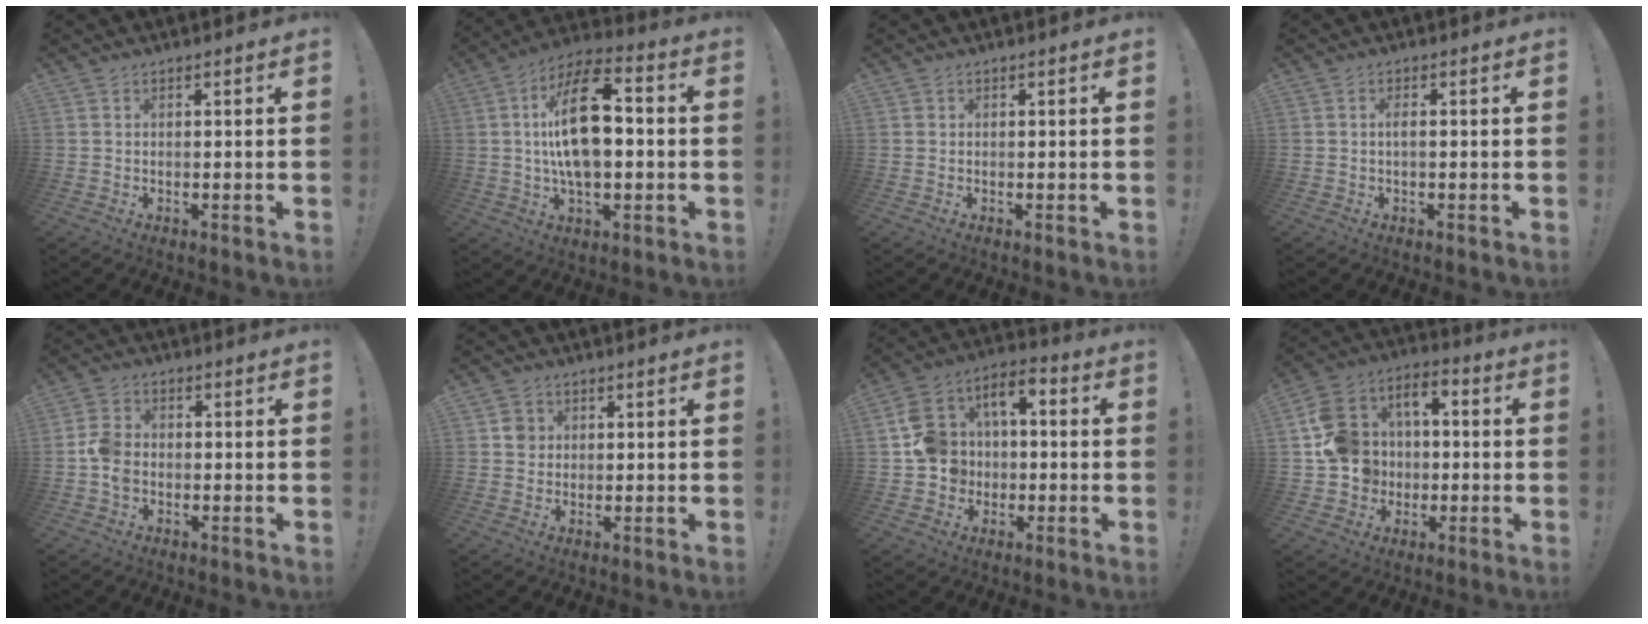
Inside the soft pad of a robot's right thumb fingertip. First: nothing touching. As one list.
[{"total": 19.1, "force": [1.0, 9.7, 16.4], "torque": [-0.283, 0.006, 0.009]}, {"total": 0.5, "force": [0.2, 0.5, -0.1], "torque": [0.001, 0.000, 0.005]}, {"total": 1.7, "force": [-0.4, 0.3, 1.6], "torque": [-0.036, 0.007, -0.007]}, {"total": 6.9, "force": [-1.8, 5.0, 4.4], "torque": [-0.090, 0.015, -0.028]}, {"total": 3.3, "force": [0.5, 3.2, 0.6], "torque": [0.002, 0.000, 0.008]}, {"total": 12.4, "force": [-1.3, 11.5, 4.6], "torque": [-0.083, 0.020, -0.016]}, {"total": 13.8, "force": [-1.4, 12.8, 5.1], "torque": [-0.098, 0.018, -0.015]}]